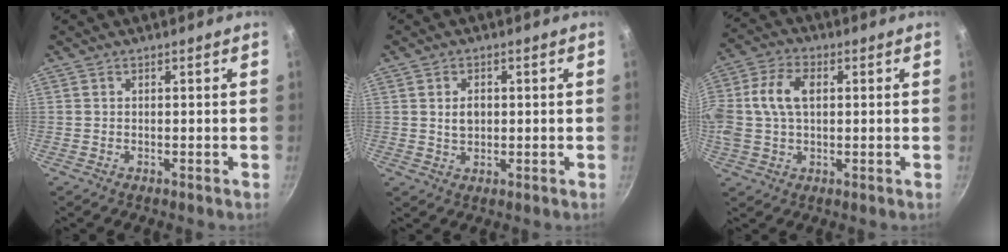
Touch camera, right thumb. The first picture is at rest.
{"total": 3.7, "force": [0.5, 2.6, 2.6], "torque": [-0.035, 0.000, 0.011]}
{"total": 12.5, "force": [1.9, 7.9, 9.4], "torque": [-0.191, 0.022, 0.026]}